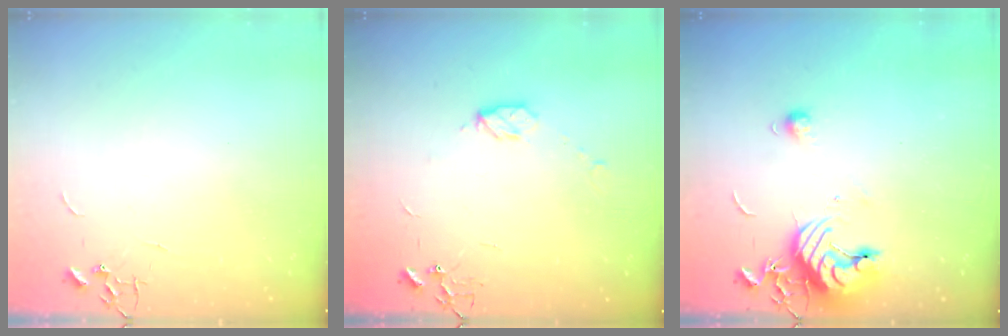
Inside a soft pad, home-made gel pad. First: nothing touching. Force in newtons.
{"total": 5.8, "press": 5.8, "slide": 0.7}
{"total": 11.8, "press": 11.7, "slide": 1.3}